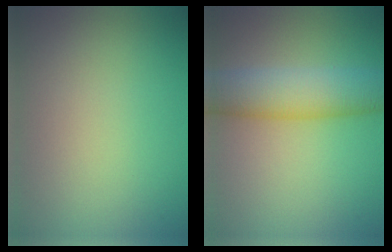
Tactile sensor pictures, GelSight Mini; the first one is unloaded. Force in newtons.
{"total": 6.5, "press": 6.5, "slide": 0.1}